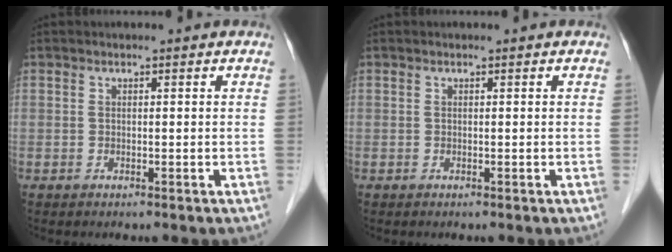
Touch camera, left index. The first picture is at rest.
{"total": 0.0}